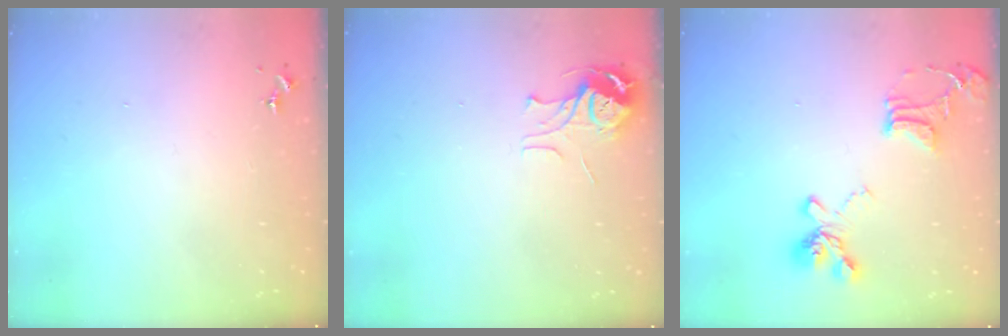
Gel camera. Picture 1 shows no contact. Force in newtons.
{"total": 6.7, "press": 6.7, "slide": 0.6}
{"total": 18.1, "press": 18.0, "slide": 1.8}